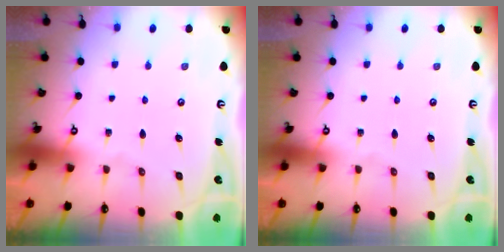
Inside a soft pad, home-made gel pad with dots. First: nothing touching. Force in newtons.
{"total": 0.0}